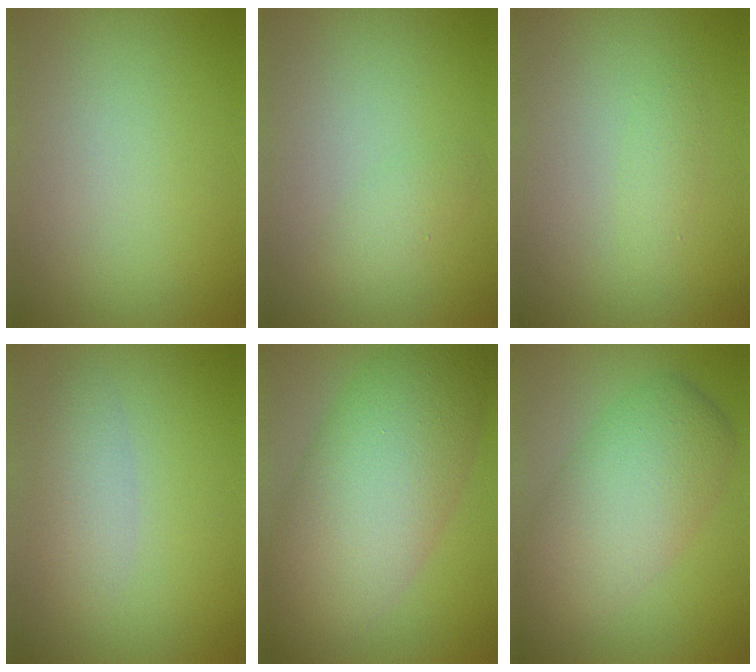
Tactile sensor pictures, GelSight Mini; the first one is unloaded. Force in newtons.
{"total": 1.3, "press": 1.3, "slide": 0.0}
{"total": 1.1, "press": 1.1, "slide": 0.1}
{"total": 2.2, "press": 2.2, "slide": 0.1}
{"total": 11.1, "press": 11.1, "slide": 0.2}
{"total": 7.3, "press": 7.3, "slide": 0.2}